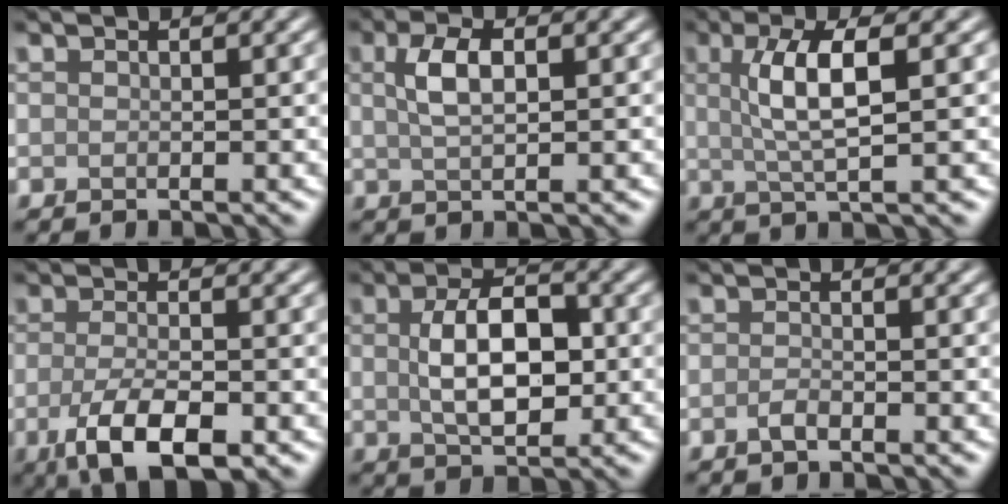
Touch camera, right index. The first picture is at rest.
{"total": 3.3, "force": [0.9, 1.3, 2.8], "torque": [-0.059, 0.007, 0.017]}
{"total": 4.9, "force": [1.0, 1.2, 4.7], "torque": [-0.094, 0.005, 0.021]}
{"total": 5.5, "force": [-2.2, 2.0, 4.7], "torque": [-0.095, -0.009, -0.040]}
{"total": 6.2, "force": [0.3, 3.3, 5.2], "torque": [-0.096, 0.005, 0.008]}
{"total": 1.0, "force": [-0.6, 0.3, 0.7], "torque": [-0.016, 0.002, -0.013]}